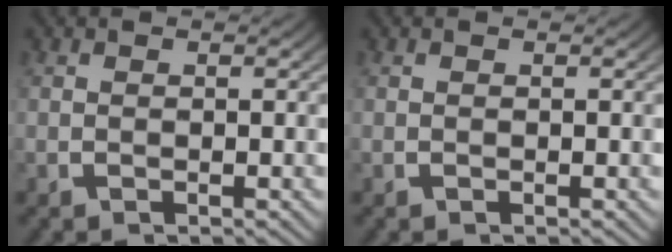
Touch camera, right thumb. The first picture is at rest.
{"total": 0.0}